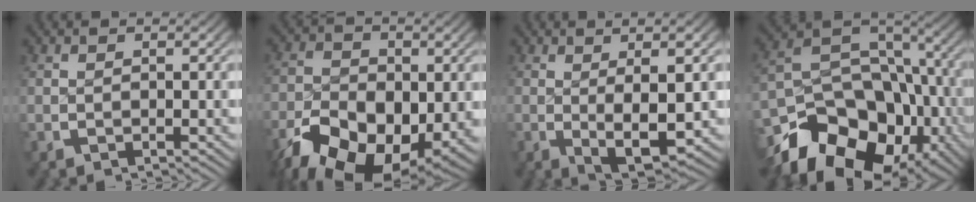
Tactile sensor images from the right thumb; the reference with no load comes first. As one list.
[{"total": 15.6, "force": [-6.2, 10.3, 10.0], "torque": [-0.190, -0.080, -0.066]}, {"total": 6.8, "force": [-0.5, 2.7, 6.2], "torque": [-0.114, -0.015, 0.001]}, {"total": 19.7, "force": [-7.5, 13.3, 12.4], "torque": [-0.211, -0.047, -0.102]}]